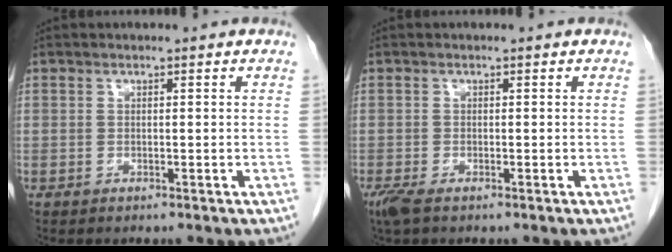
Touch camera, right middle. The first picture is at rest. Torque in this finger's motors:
{"motor_torque": [0.40, -0.17, 0.14, 0.04]}